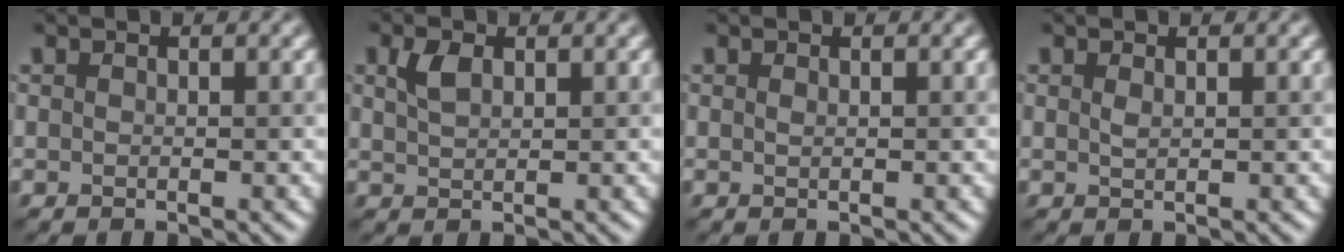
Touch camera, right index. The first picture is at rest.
{"total": 2.1, "force": [1.0, 1.0, 1.4], "torque": [-0.034, 0.005, 0.022]}
{"total": 0.0}
{"total": 0.6, "force": [0.3, 0.2, 0.5], "torque": [-0.016, 0.001, 0.007]}